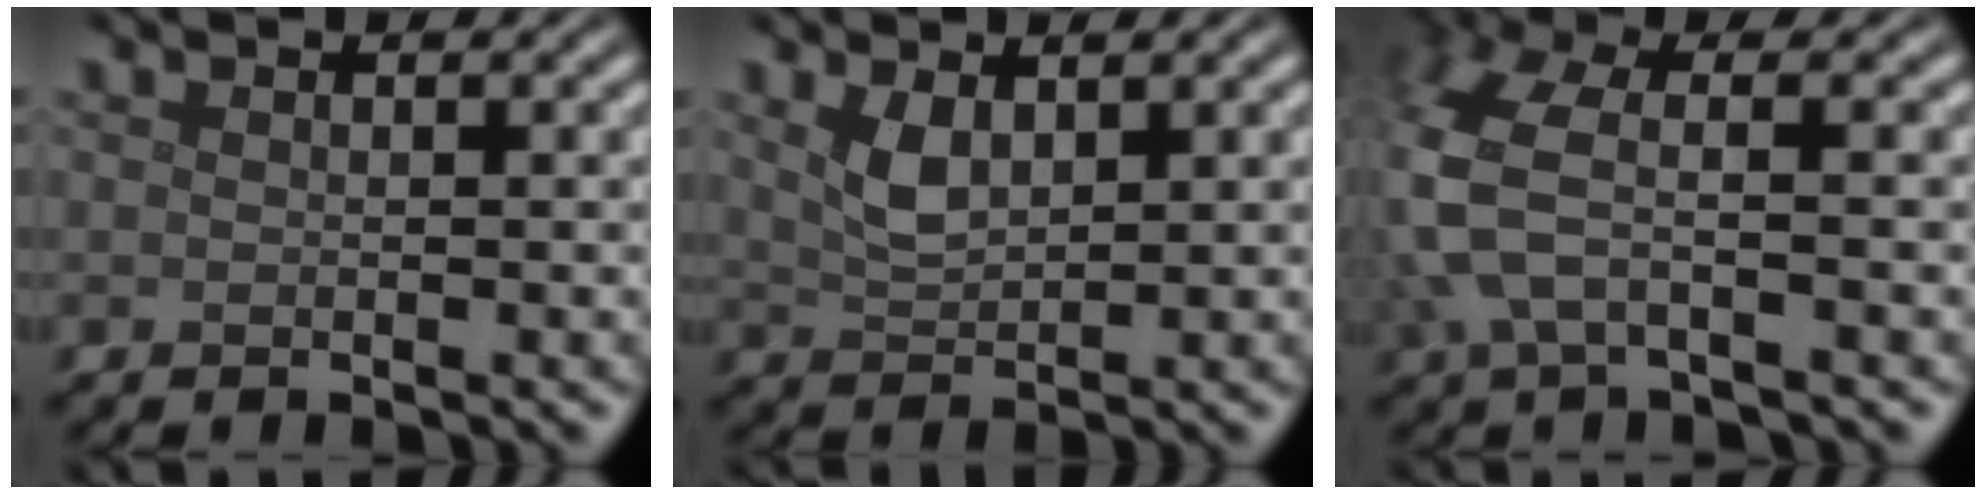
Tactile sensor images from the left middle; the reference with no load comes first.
{"total": 2.5, "force": [1.2, 1.1, 1.8], "torque": [-0.044, 0.000, 0.030]}
{"total": 5.7, "force": [0.2, 2.6, 5.1], "torque": [-0.138, -0.003, -0.001]}